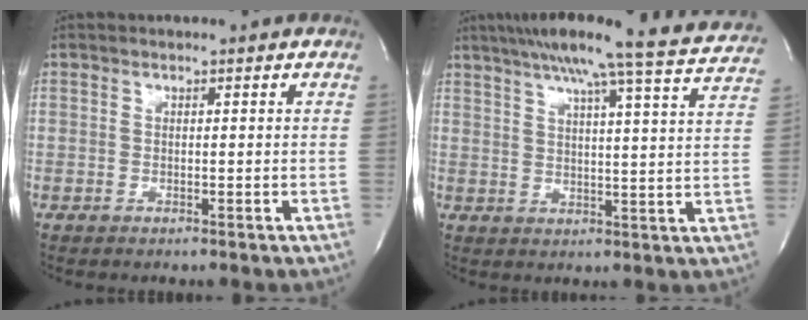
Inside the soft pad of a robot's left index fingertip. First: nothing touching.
{"total": 19.5, "force": [17.1, -1.4, 9.2], "torque": [-0.151, -0.023, 0.213]}